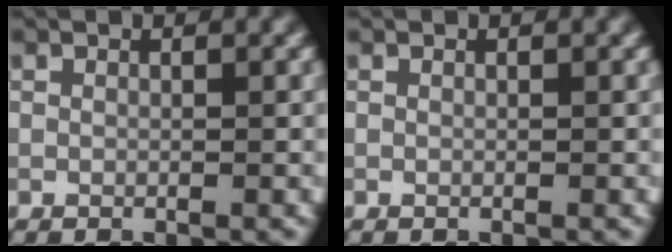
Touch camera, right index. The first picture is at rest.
{"total": 0.0}